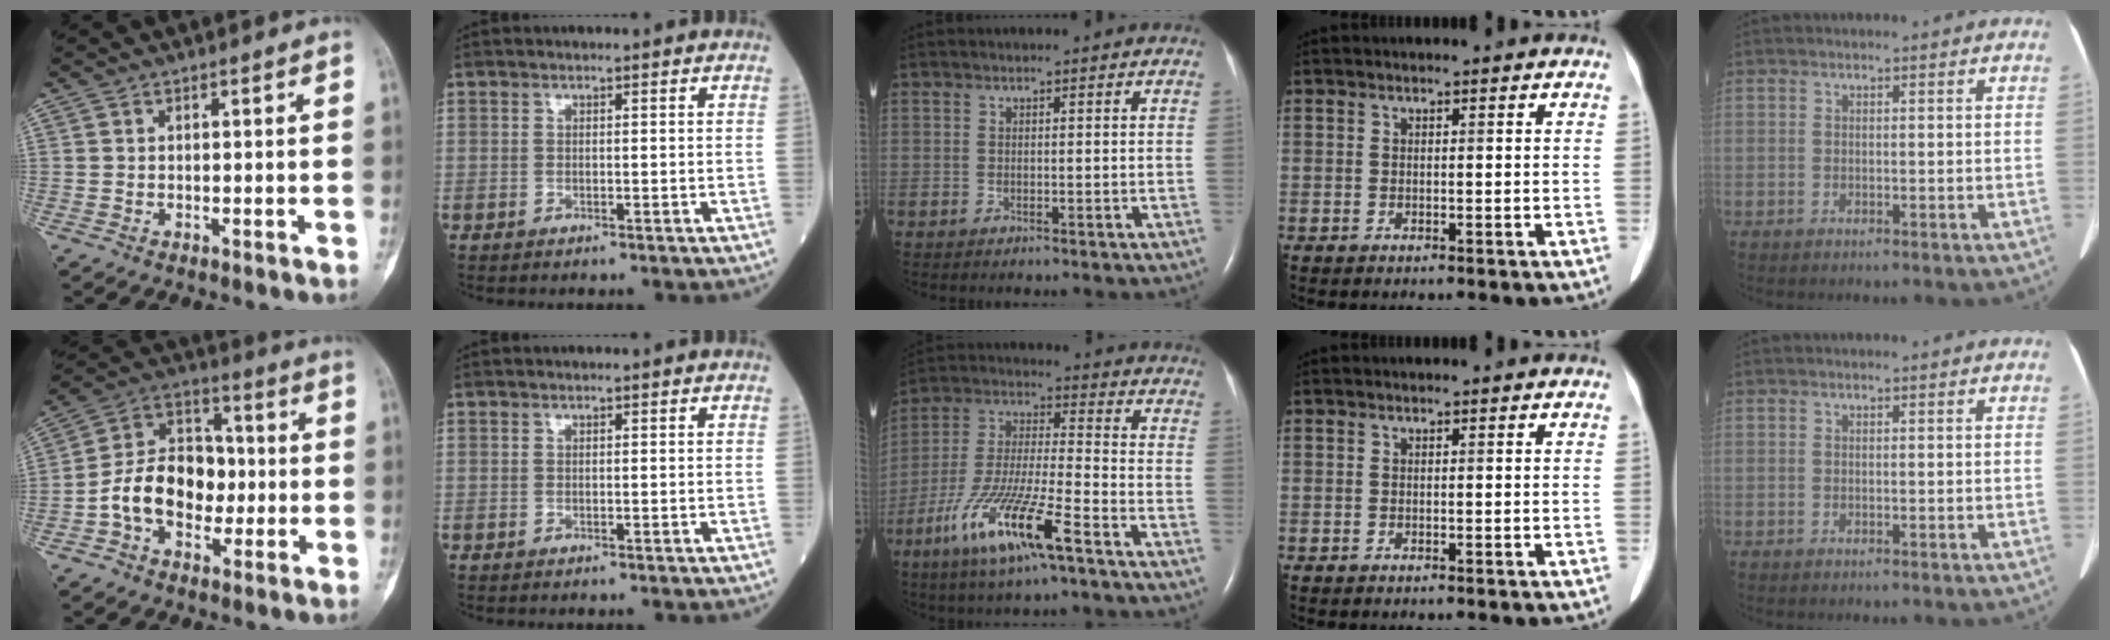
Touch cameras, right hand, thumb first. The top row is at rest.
{"thumb": {"total": 14.0, "force": [-2.6, 10.0, 9.4], "torque": [-0.131, 0.045, -0.053]}, "middle": {"total": 14.9, "force": [-8.2, 1.6, 12.3], "torque": [-0.256, -0.023, -0.153]}}